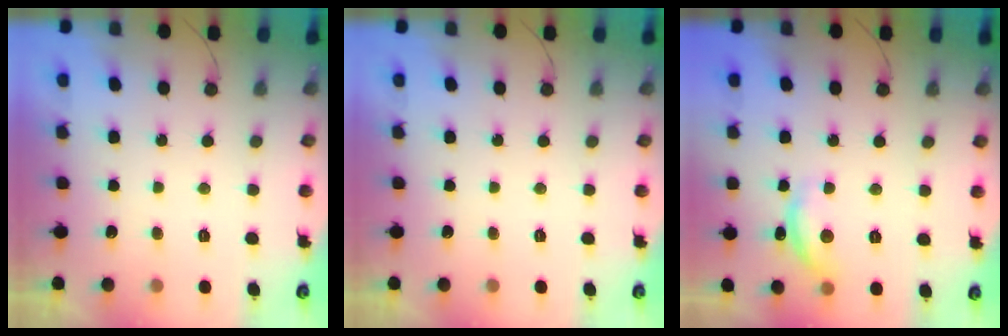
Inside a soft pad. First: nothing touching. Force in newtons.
{"total": 0.0}
{"total": 11.1, "press": 11.1, "slide": 0.8}